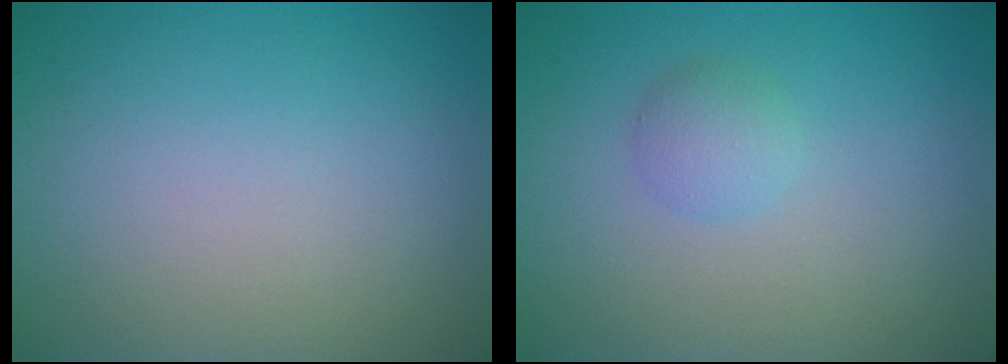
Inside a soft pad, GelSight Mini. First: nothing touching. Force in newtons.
{"total": 1.6, "press": 1.6, "slide": 0.0}